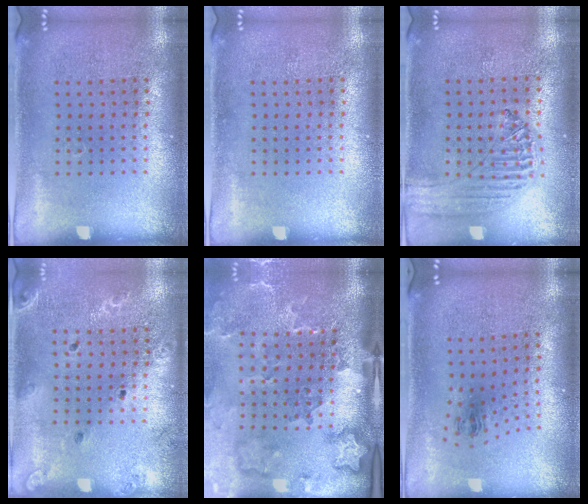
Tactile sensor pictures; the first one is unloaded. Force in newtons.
{"total": 0.0}
{"total": 0.8, "press": 0.8, "slide": 0.1}
{"total": 1.5, "press": 1.5, "slide": 0.1}
{"total": 3.4, "press": 2.4, "slide": 2.5}
{"total": 1.0, "press": 0.4, "slide": 0.9}